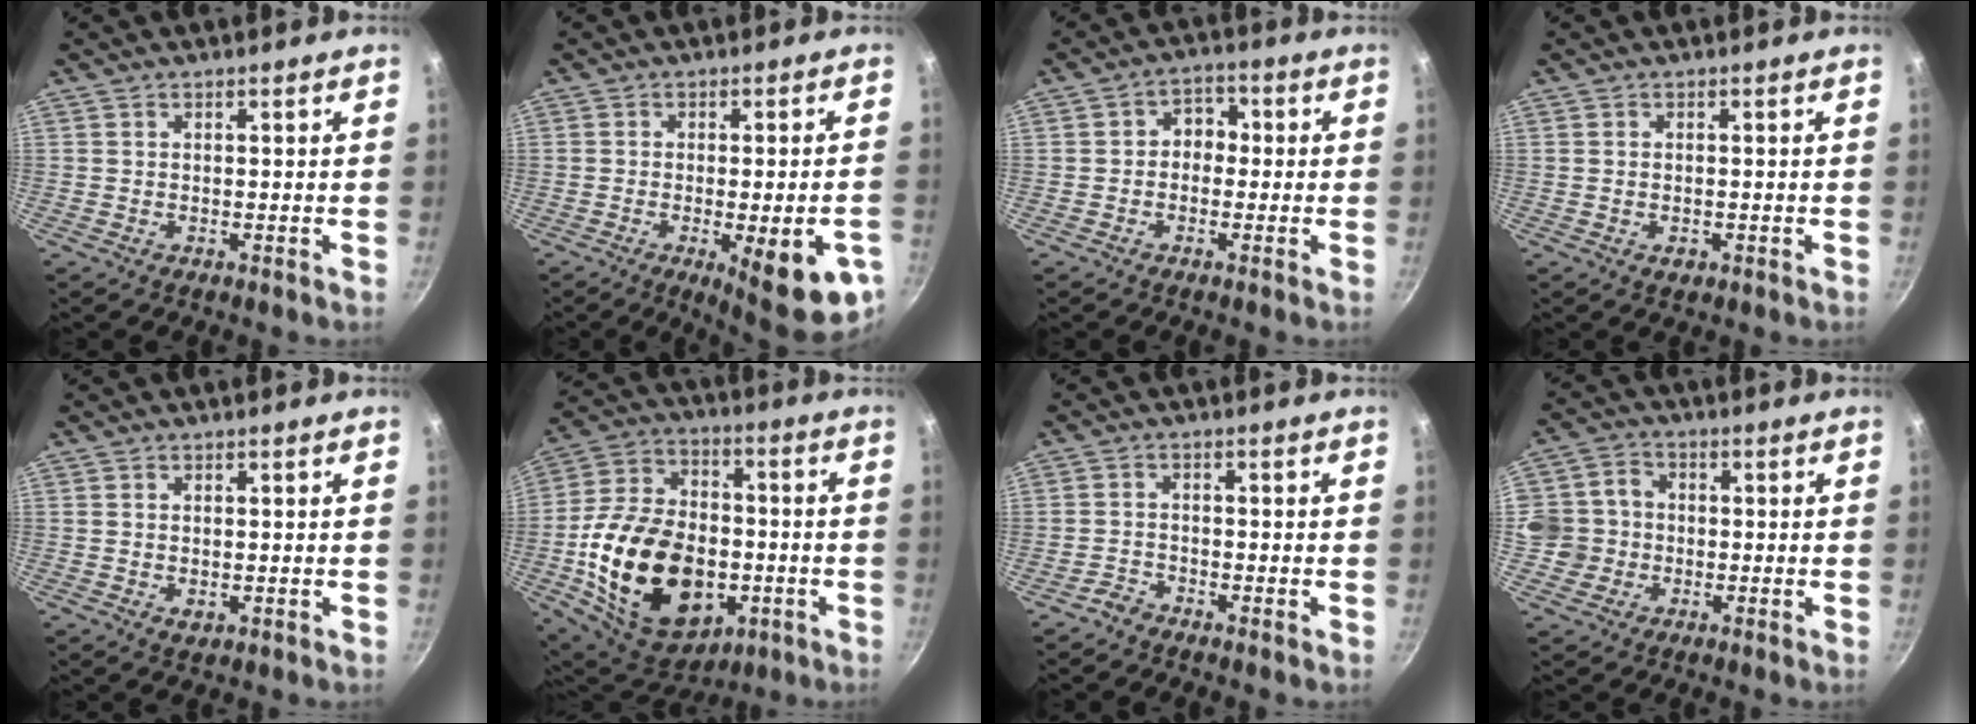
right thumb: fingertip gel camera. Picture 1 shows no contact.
{"total": 14.9, "force": [-5.5, 4.0, 13.3], "torque": [-0.148, 0.004, -0.062]}
{"total": 4.6, "force": [-0.4, 3.7, 2.6], "torque": [-0.002, 0.016, -0.017]}
{"total": 1.7, "force": [-0.6, 1.1, 1.1], "torque": [-0.016, 0.000, -0.010]}
{"total": 1.9, "force": [-0.2, 1.4, 1.4], "torque": [-0.021, -0.004, -0.001]}
{"total": 27.9, "force": [-5.8, 18.5, 20.1], "torque": [-0.332, 0.030, -0.083]}
{"total": 2.0, "force": [-1.9, 0.7, 0.4], "torque": [-0.009, 0.017, -0.041]}
{"total": 7.4, "force": [-1.1, 7.0, 2.4], "torque": [-0.005, 0.017, -0.033]}